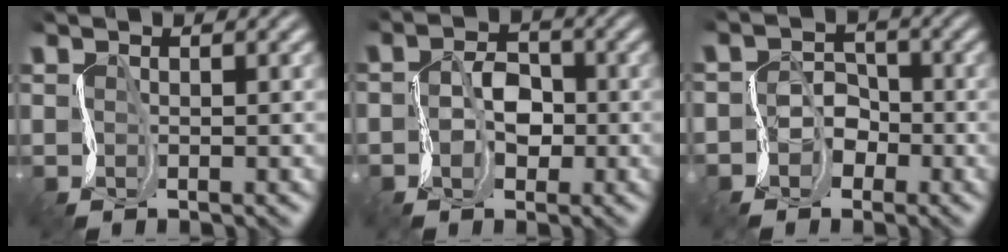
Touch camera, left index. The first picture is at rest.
{"total": 2.7, "force": [-1.3, 2.0, 1.2], "torque": [-0.020, 0.003, -0.030]}
{"total": 2.8, "force": [-1.8, 2.1, 0.1], "torque": [0.024, 0.007, -0.046]}